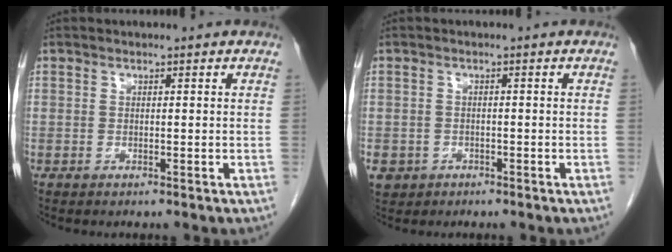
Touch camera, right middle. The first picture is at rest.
{"total": 3.6, "force": [-1.8, 3.0, 0.6], "torque": [-0.010, 0.005, -0.027]}